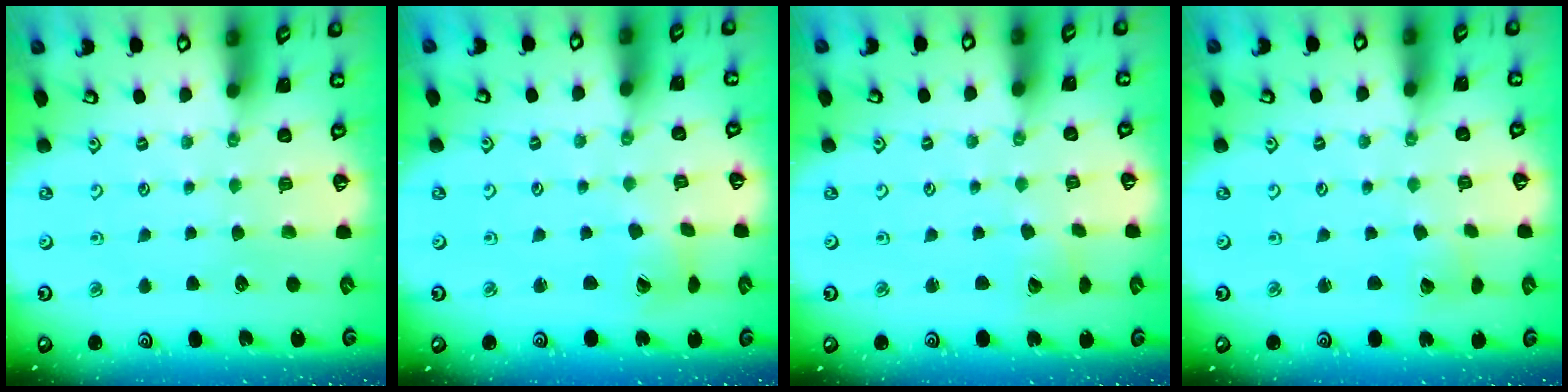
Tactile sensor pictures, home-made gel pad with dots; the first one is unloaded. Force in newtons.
{"total": 2.4, "press": 2.4, "slide": 0.4}
{"total": 2.6, "press": 2.6, "slide": 0.3}
{"total": 2.7, "press": 2.7, "slide": 0.2}